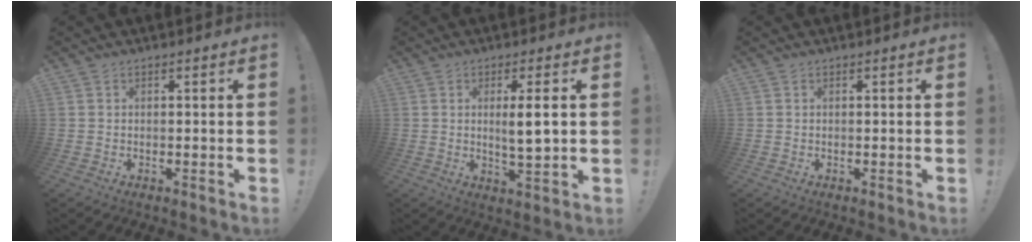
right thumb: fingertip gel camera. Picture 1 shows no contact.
{"total": 5.9, "force": [1.1, 0.6, 5.8], "torque": [-0.084, -0.012, 0.011]}
{"total": 0.0}